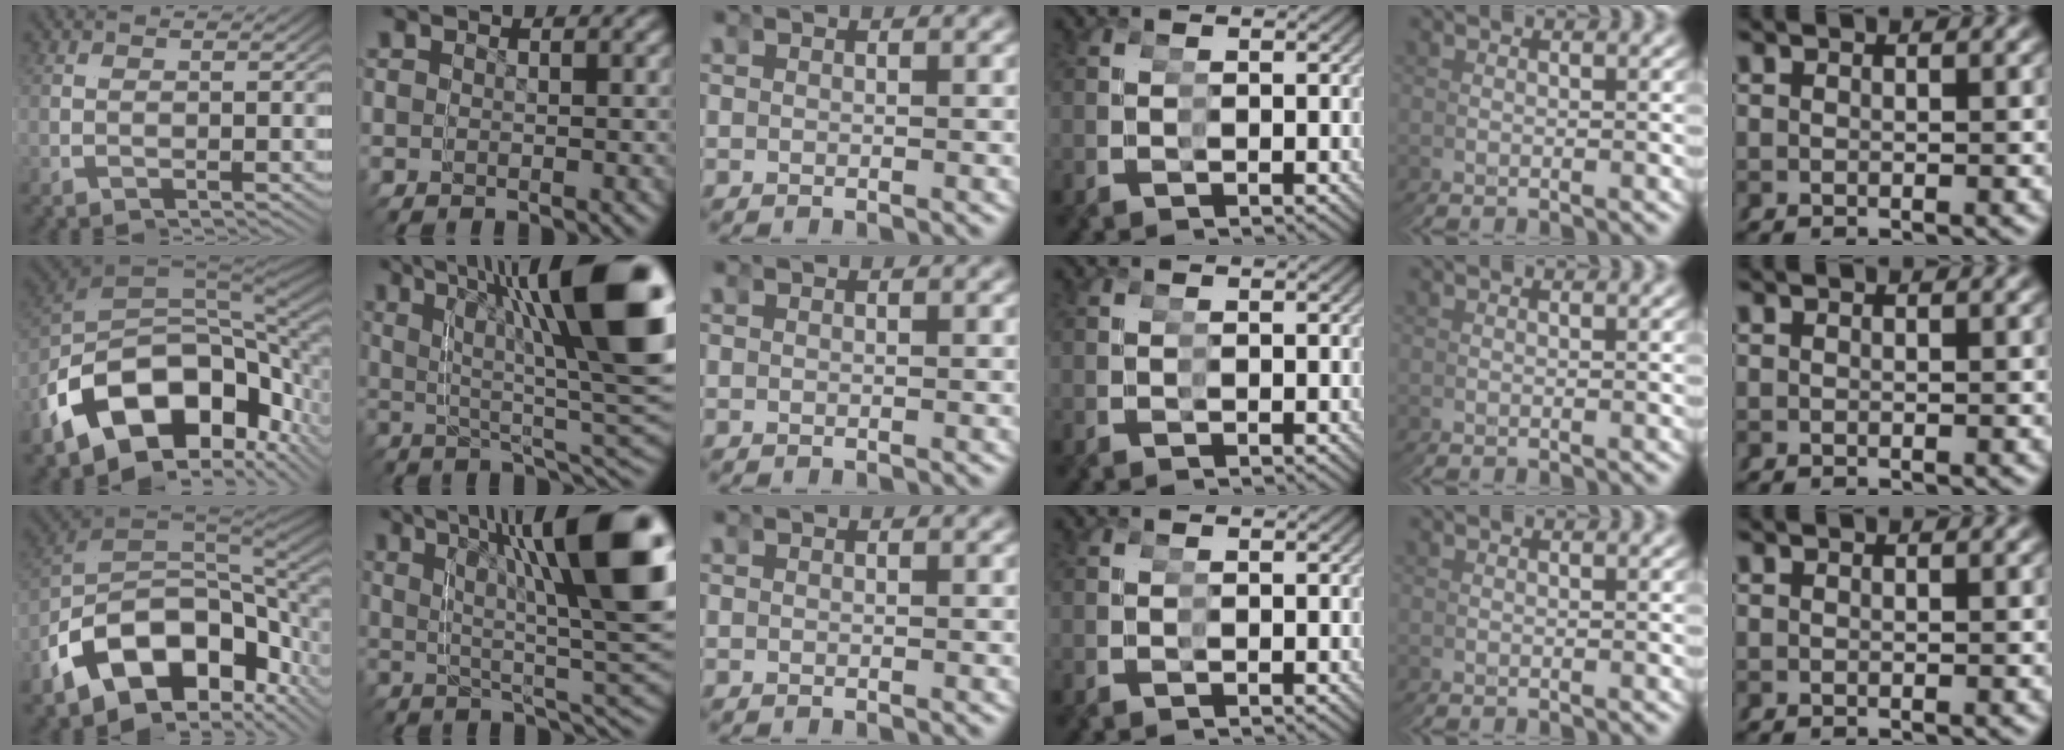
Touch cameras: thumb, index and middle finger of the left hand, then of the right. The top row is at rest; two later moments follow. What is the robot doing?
{"motion": "grasp_and_lifting", "object": "toy banana"}